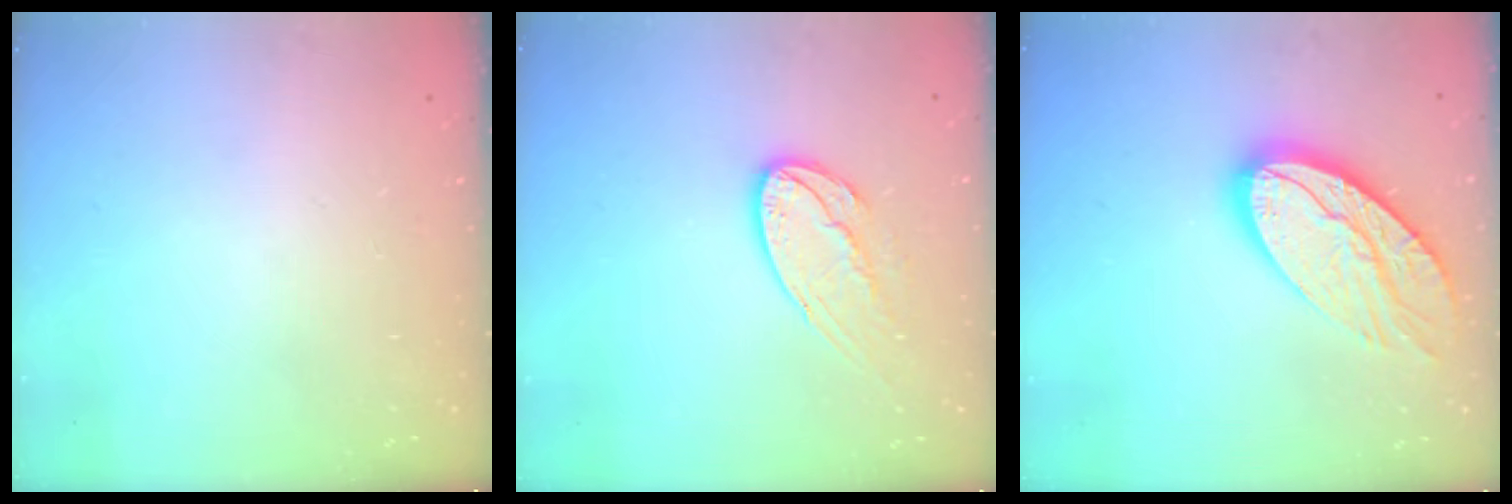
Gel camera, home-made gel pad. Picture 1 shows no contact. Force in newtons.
{"total": 12.3, "press": 12.2, "slide": 1.0}
{"total": 18.2, "press": 18.1, "slide": 1.7}